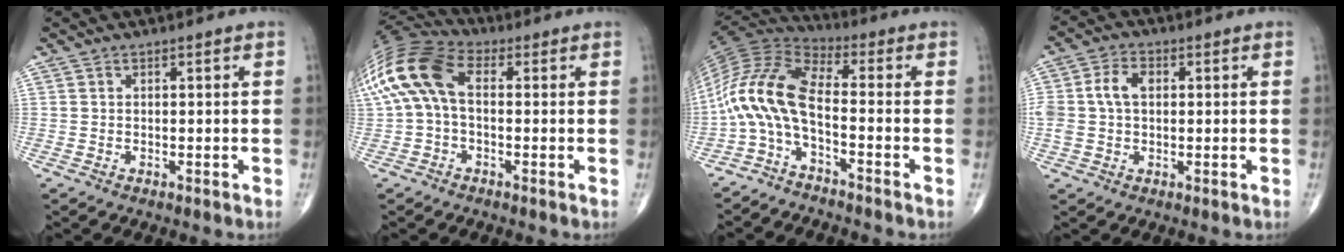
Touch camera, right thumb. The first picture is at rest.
{"total": 14.0, "force": [1.2, 8.3, 11.2], "torque": [-0.241, 0.038, 0.011]}
{"total": 12.3, "force": [-3.9, 4.3, 10.8], "torque": [-0.229, 0.066, -0.090]}
{"total": 6.6, "force": [0.8, 4.5, 4.8], "torque": [-0.103, 0.019, 0.016]}